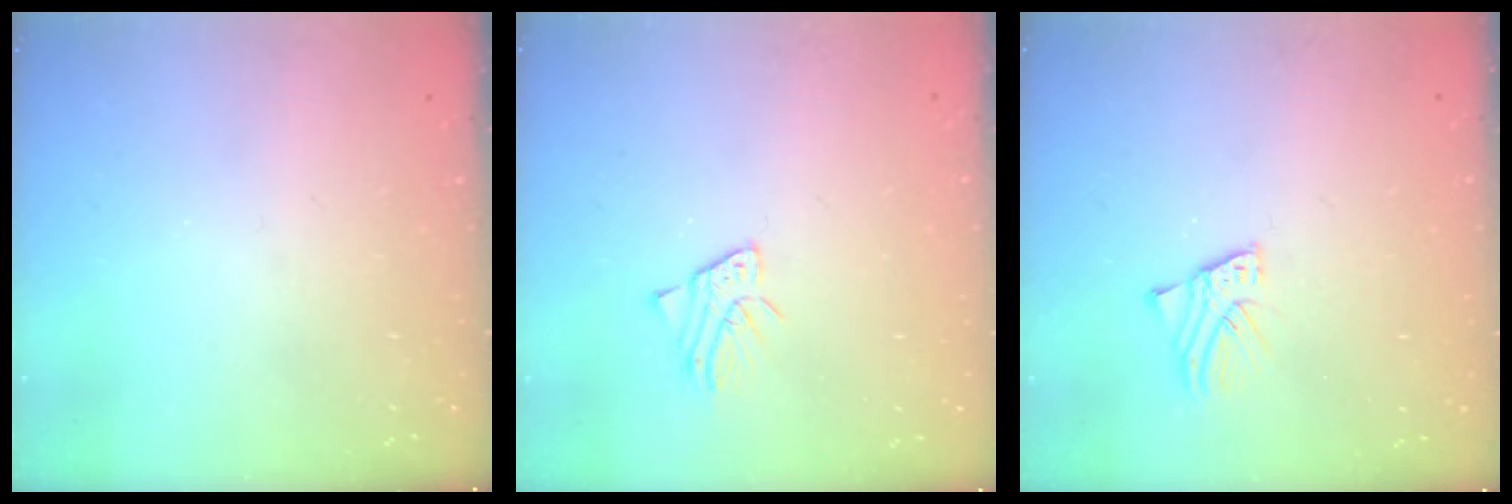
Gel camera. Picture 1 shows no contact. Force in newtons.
{"total": 2.5, "press": 2.5, "slide": 0.2}
{"total": 2.0, "press": 2.0, "slide": 0.1}